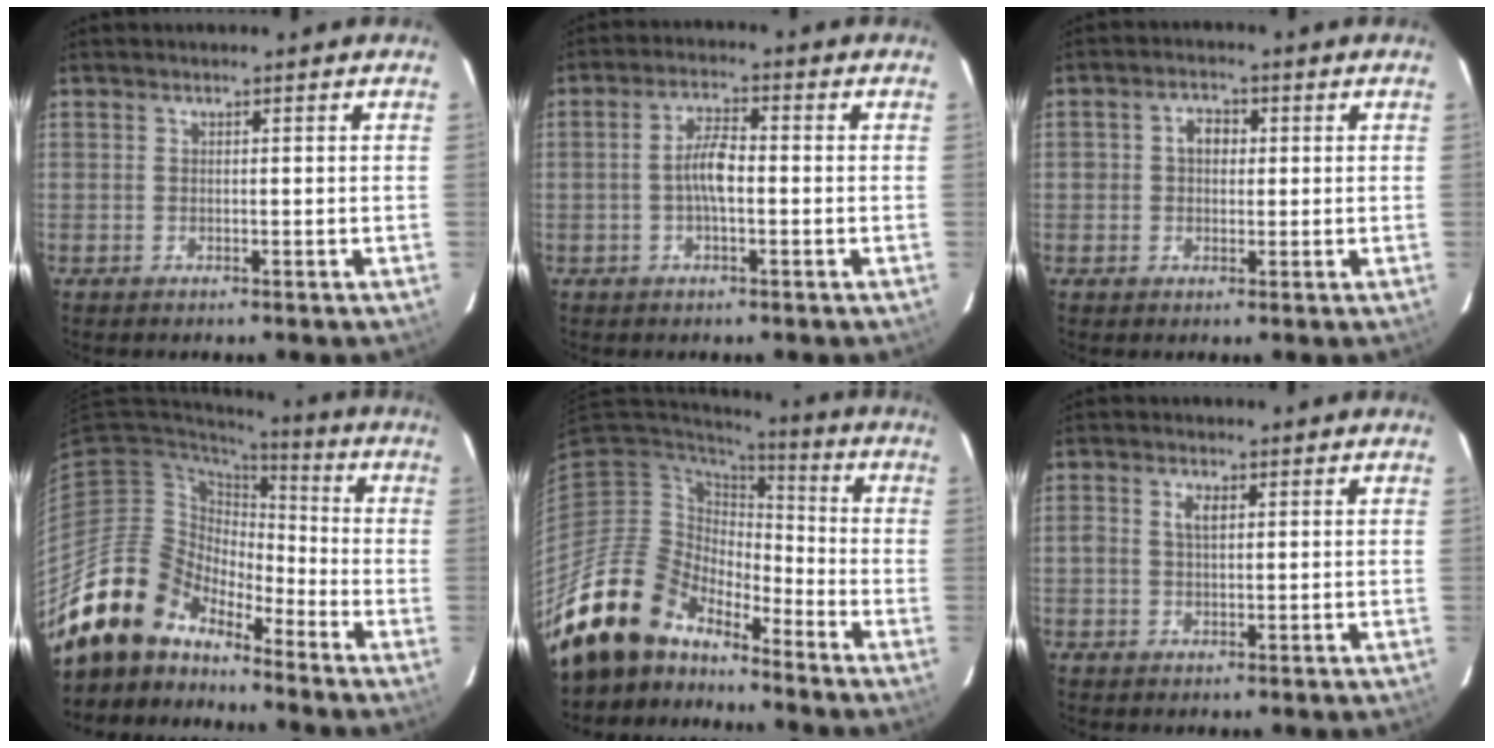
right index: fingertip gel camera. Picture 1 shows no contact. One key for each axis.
{"total": 4.8, "fx": -0.8, "fy": 1.4, "fz": 4.5, "tx": -0.088, "ty": 0.010, "tz": -0.016}
{"total": 3.6, "fx": 0.3, "fy": 3.0, "fz": 1.9, "tx": -0.031, "ty": 0.013, "tz": 0.005}
{"total": 14.6, "fx": -12.8, "fy": 6.5, "fz": 2.7, "tx": -0.061, "ty": 0.021, "tz": -0.240}
{"total": 16.1, "fx": -14.0, "fy": 7.1, "fz": 3.9, "tx": -0.096, "ty": 0.009, "tz": -0.256}
{"total": 2.7, "fx": 0.6, "fy": 1.5, "fz": 2.2, "tx": -0.040, "ty": 0.007, "tz": 0.011}